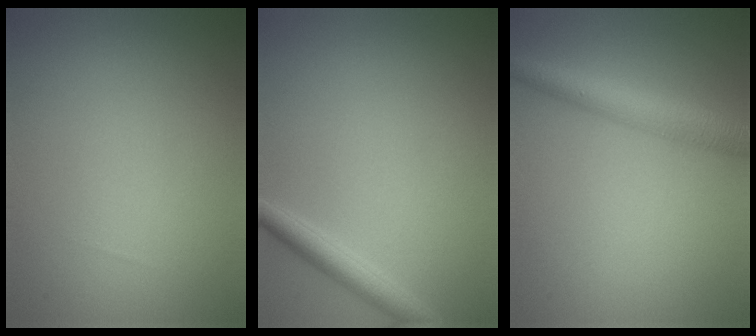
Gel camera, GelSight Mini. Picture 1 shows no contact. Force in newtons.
{"total": 2.2, "press": 2.2, "slide": 0.1}
{"total": 3.8, "press": 3.8, "slide": 0.1}